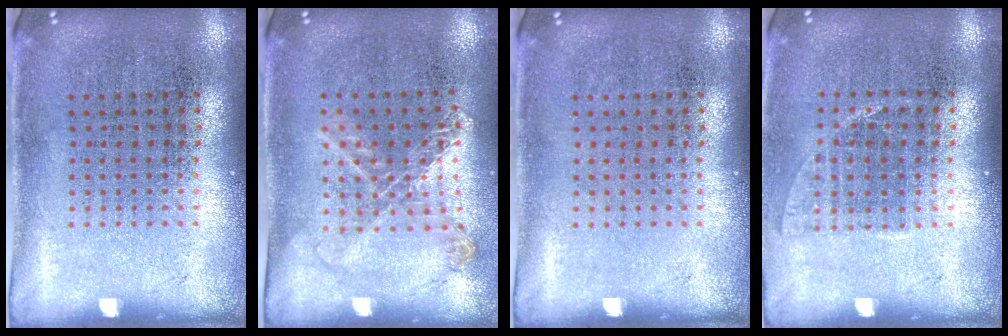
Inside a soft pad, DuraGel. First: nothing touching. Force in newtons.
{"total": 1.2, "press": 1.1, "slide": 0.2}
{"total": 0.0}
{"total": 1.0, "press": 0.8, "slide": 0.6}